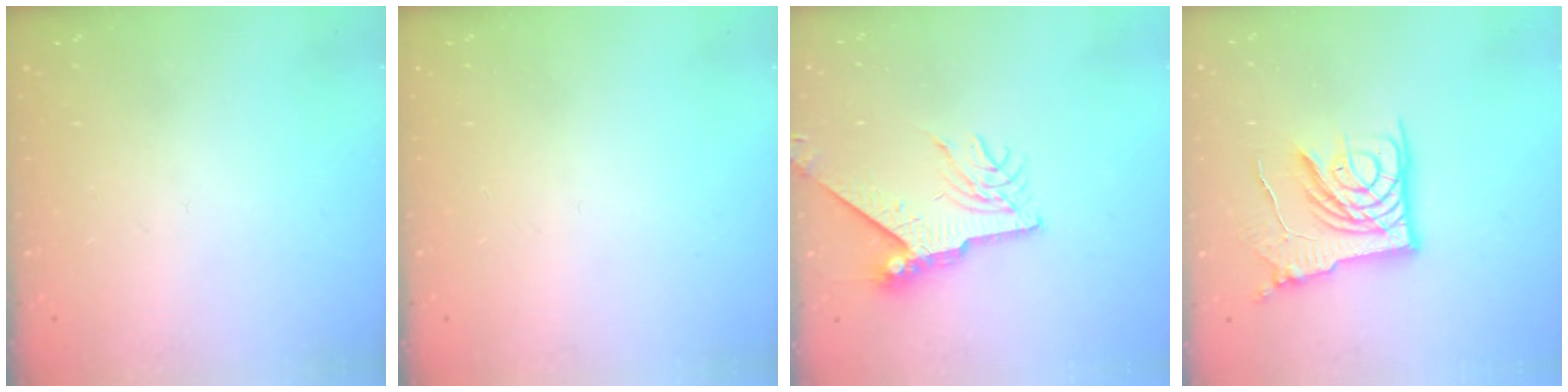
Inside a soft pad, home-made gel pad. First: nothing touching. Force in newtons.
{"total": 0.0}
{"total": 9.5, "press": 9.5, "slide": 0.5}
{"total": 13.9, "press": 13.9, "slide": 1.3}